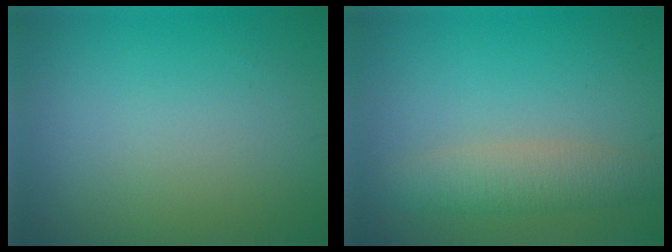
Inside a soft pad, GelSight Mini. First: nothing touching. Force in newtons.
{"total": 3.4, "press": 3.4, "slide": 0.2}